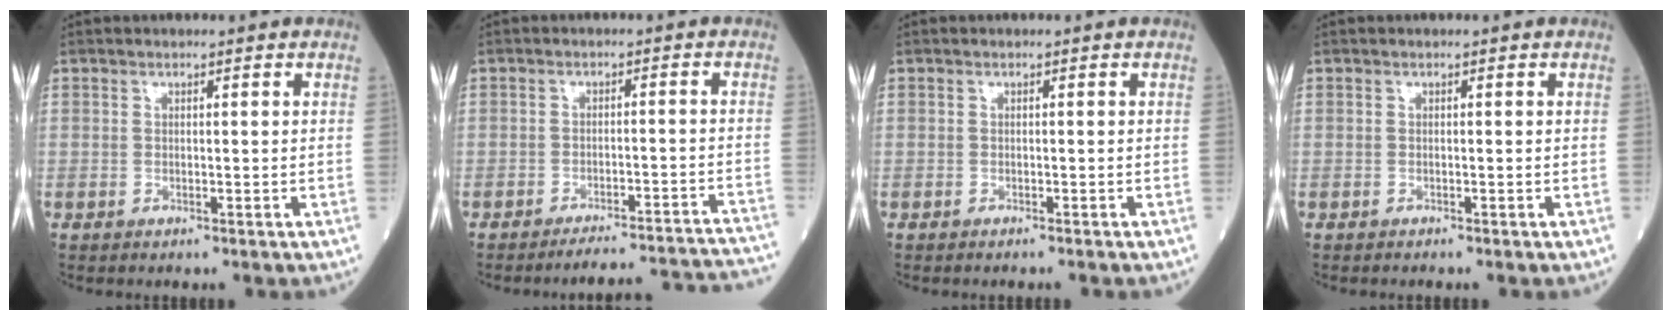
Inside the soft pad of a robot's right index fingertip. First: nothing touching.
{"total": 18.5, "force": [-18.0, -0.7, 4.3], "torque": [-0.017, -0.005, -0.213]}
{"total": 1.3, "force": [-1.2, 0.0, 0.6], "torque": [-0.008, 0.000, -0.014]}
{"total": 0.6, "force": [-0.5, 0.0, 0.2], "torque": [0.000, 0.001, -0.010]}